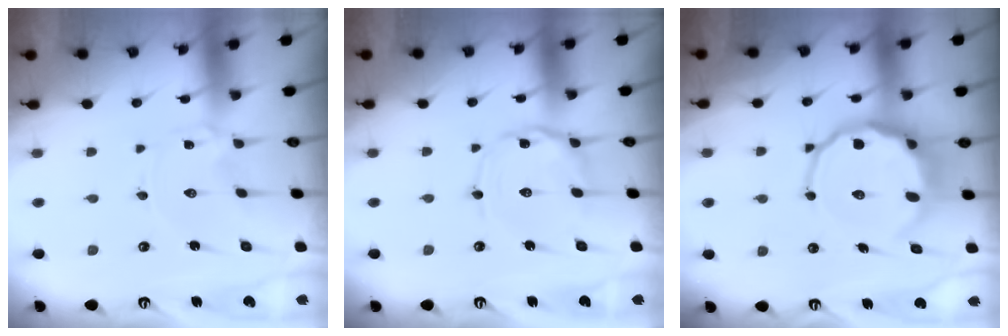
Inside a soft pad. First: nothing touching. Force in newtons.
{"total": 4.2, "press": 4.2, "slide": 0.4}
{"total": 13.1, "press": 12.7, "slide": 3.2}